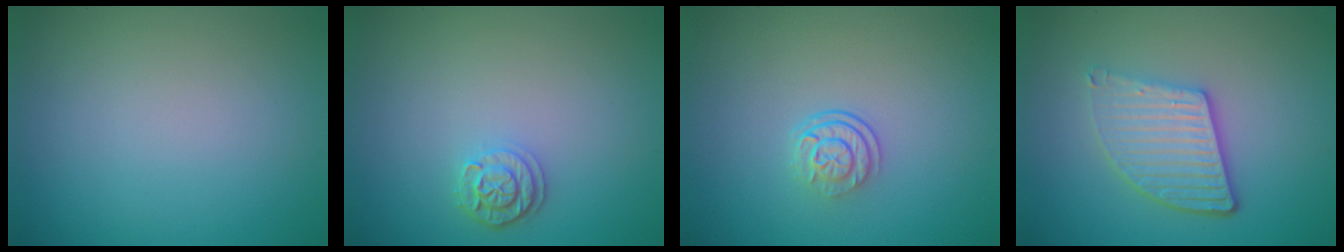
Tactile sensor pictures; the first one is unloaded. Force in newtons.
{"total": 2.1, "press": 1.8, "slide": 0.9}
{"total": 2.6, "press": 1.8, "slide": 1.9}
{"total": 4.5, "press": 3.5, "slide": 2.9}